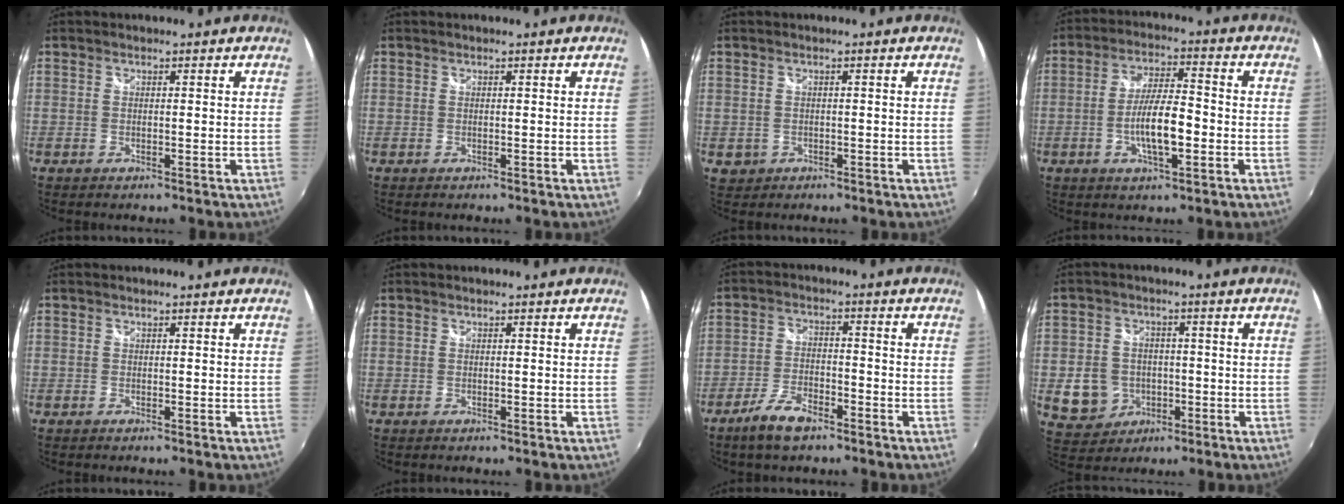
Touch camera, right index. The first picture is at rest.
{"total": 0.0}
{"total": 2.4, "force": [-0.6, 2.2, 0.8], "torque": [-0.020, -0.005, -0.005]}
{"total": 8.9, "force": [-2.5, 2.3, 8.2], "torque": [-0.154, -0.001, -0.042]}
{"total": 0.0}
{"total": 0.0}
{"total": 7.1, "force": [-5.2, 2.7, 4.1], "torque": [-0.099, -0.004, -0.097]}
{"total": 8.7, "force": [-2.4, 7.6, 3.3], "torque": [-0.097, 0.010, -0.025]}